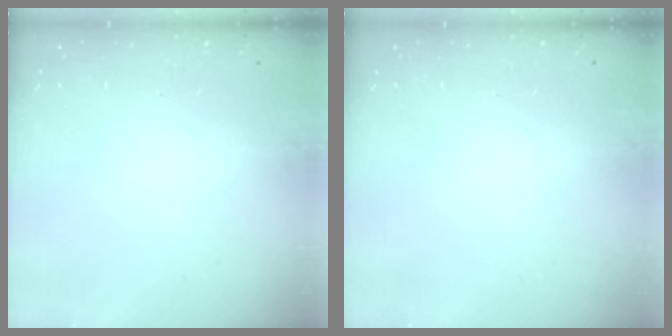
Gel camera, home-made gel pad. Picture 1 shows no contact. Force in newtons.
{"total": 0.0}